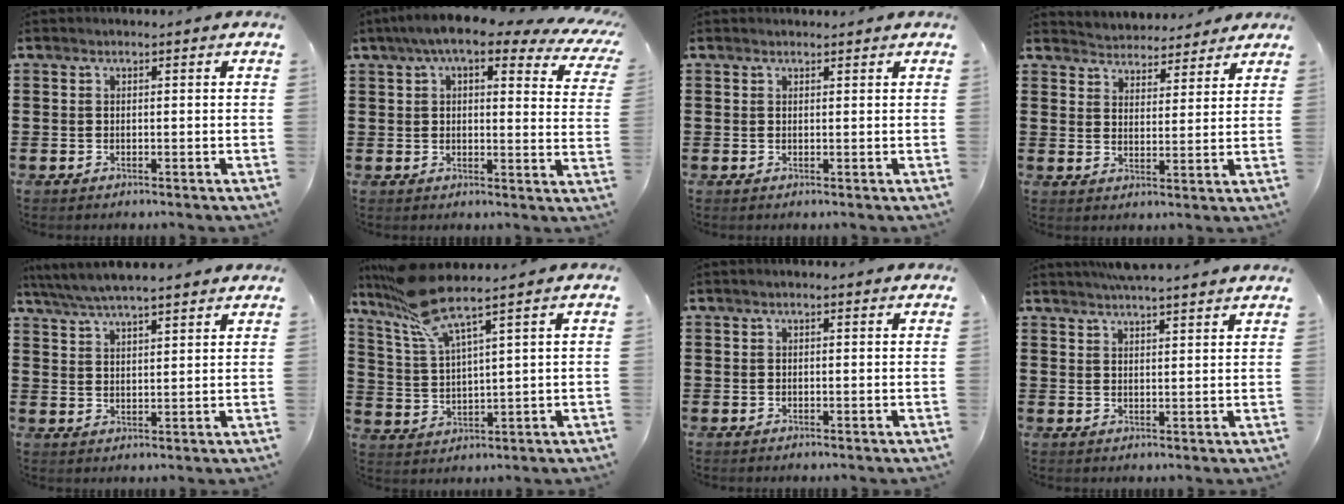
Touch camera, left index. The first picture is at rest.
{"total": 8.1, "force": [5.6, 1.8, 5.5], "torque": [-0.106, -0.015, 0.094]}
{"total": 0.7, "force": [0.6, 0.1, 0.0], "torque": [-0.002, 0.001, 0.013]}
{"total": 3.8, "force": [3.7, 0.5, -0.8], "torque": [-0.006, -0.020, 0.064]}
{"total": 4.8, "force": [4.4, 0.4, 1.9], "torque": [-0.051, -0.013, 0.078]}
{"total": 8.4, "force": [6.7, 0.7, 5.0], "torque": [-0.129, -0.023, 0.118]}
{"total": 0.7, "force": [0.4, 0.1, 0.6], "torque": [-0.011, 0.002, 0.008]}
{"total": 4.2, "force": [4.0, -0.3, 1.2], "torque": [-0.035, -0.012, 0.073]}